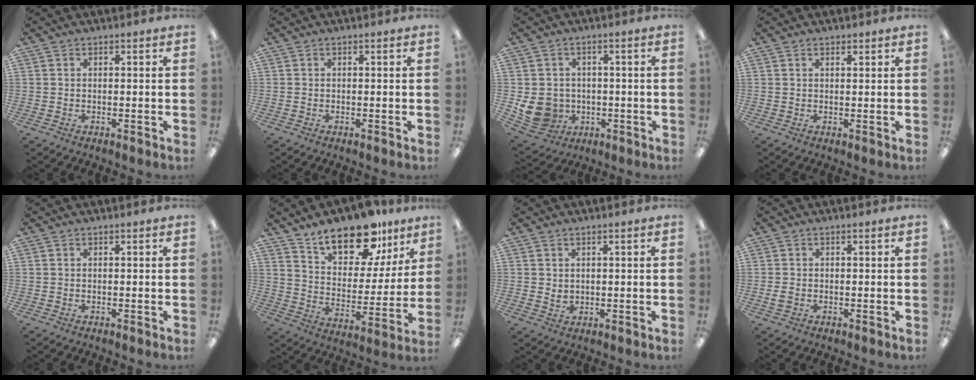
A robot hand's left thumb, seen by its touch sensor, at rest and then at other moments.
{"total": 0.0}
{"total": 8.8, "force": [-1.7, 8.0, 3.2], "torque": [-0.090, 0.000, -0.026]}
{"total": 1.0, "force": [0.8, 0.3, 0.4], "torque": [-0.008, -0.001, 0.016]}
{"total": 0.0}
{"total": 17.6, "force": [13.5, 7.7, 8.3], "torque": [-0.128, -0.086, 0.236]}
{"total": 1.4, "force": [0.6, 1.1, 0.6], "torque": [-0.013, -0.001, 0.012]}
{"total": 1.4, "force": [-0.4, 0.9, 1.0], "torque": [-0.025, -0.004, -0.009]}